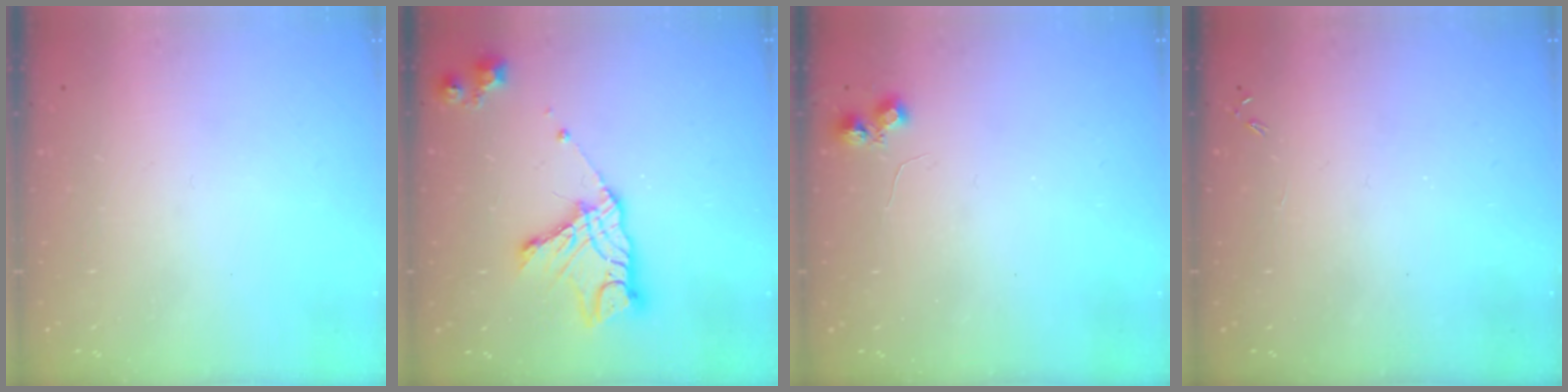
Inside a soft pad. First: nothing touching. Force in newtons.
{"total": 14.4, "press": 14.3, "slide": 1.4}
{"total": 5.2, "press": 5.1, "slide": 0.7}
{"total": 0.0}